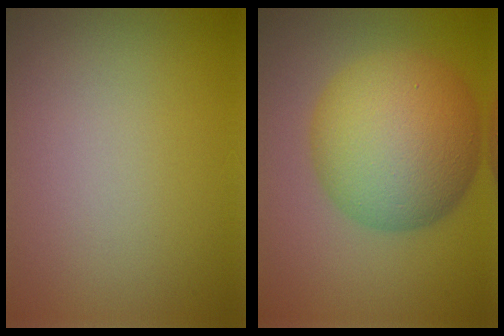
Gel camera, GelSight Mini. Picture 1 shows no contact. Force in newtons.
{"total": 10.7, "press": 10.7, "slide": 0.2}